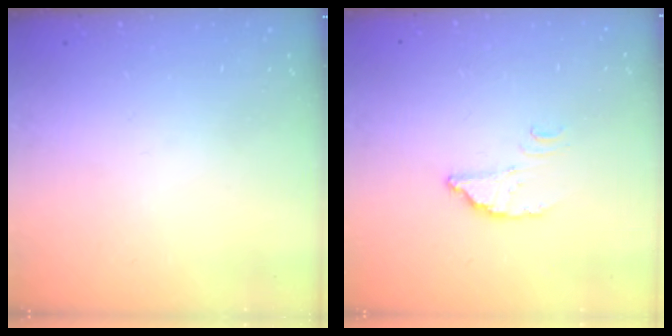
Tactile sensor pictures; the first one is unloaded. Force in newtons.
{"total": 2.6, "press": 2.6, "slide": 0.1}